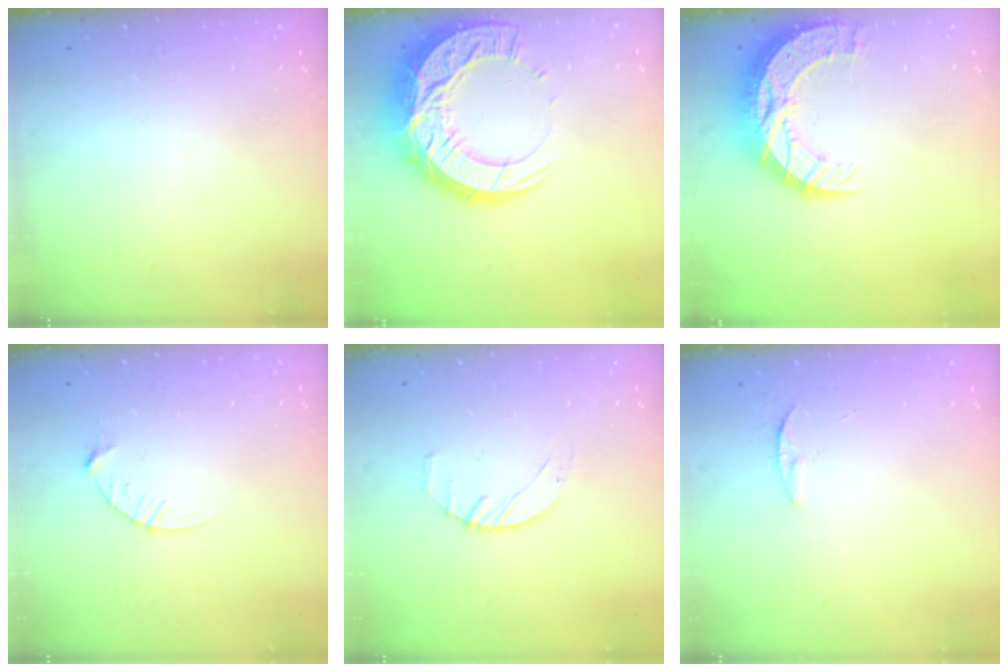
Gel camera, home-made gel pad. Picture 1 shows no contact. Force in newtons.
{"total": 22.3, "press": 22.2, "slide": 1.9}
{"total": 13.3, "press": 13.3, "slide": 0.9}
{"total": 4.1, "press": 4.1, "slide": 0.5}
{"total": 2.5, "press": 2.5, "slide": 0.4}
{"total": 3.4, "press": 3.4, "slide": 0.4}